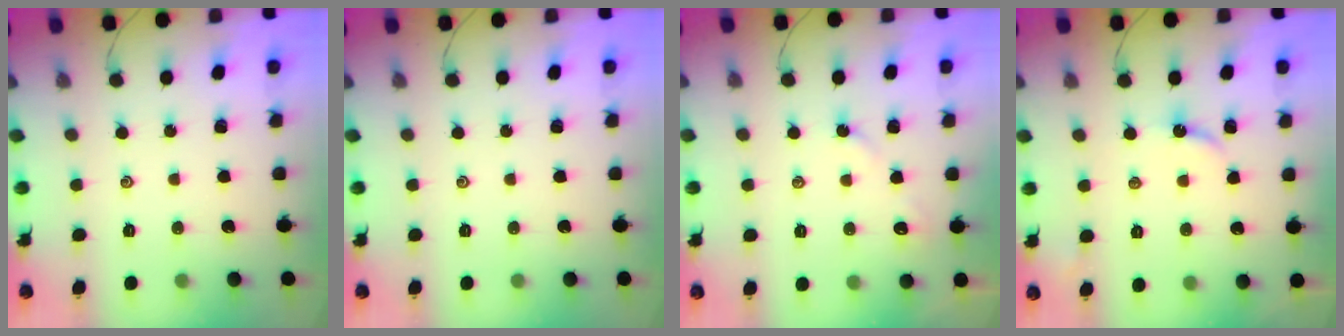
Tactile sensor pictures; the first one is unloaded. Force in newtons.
{"total": 0.0}
{"total": 4.1, "press": 4.1, "slide": 0.6}
{"total": 3.4, "press": 3.4, "slide": 0.3}